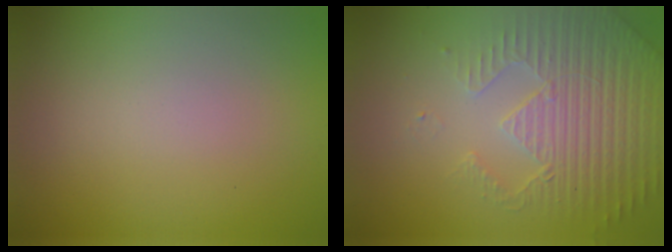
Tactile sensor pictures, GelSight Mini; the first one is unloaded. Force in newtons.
{"total": 4.8, "press": 4.3, "slide": 2.1}